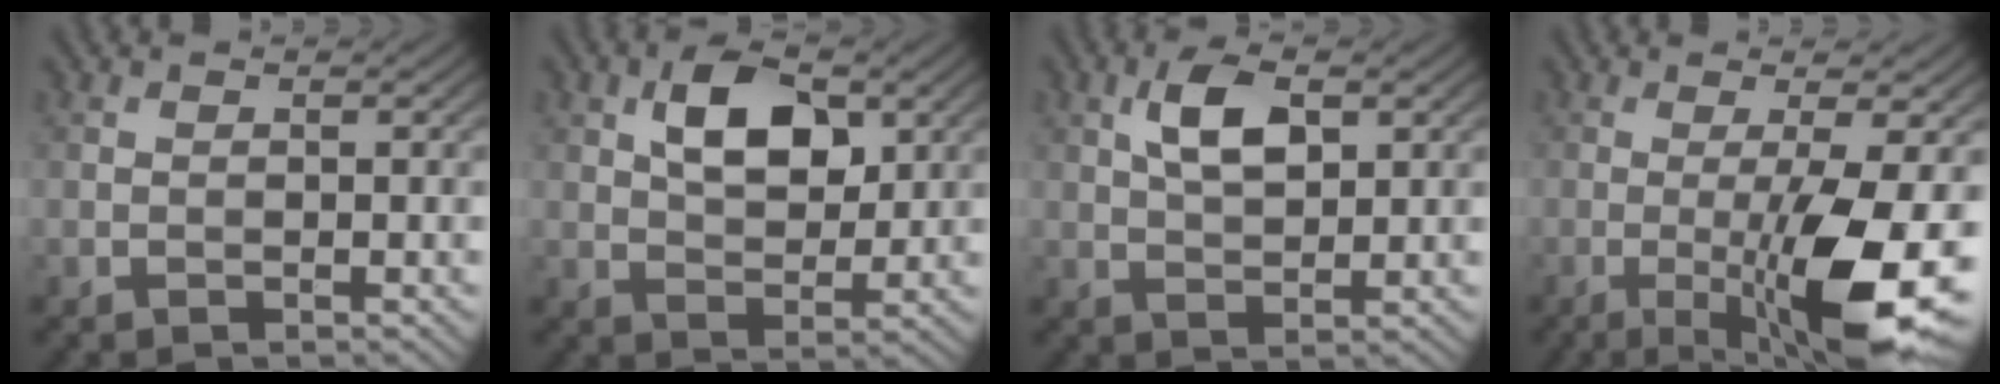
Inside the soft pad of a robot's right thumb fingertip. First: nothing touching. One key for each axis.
{"total": 7.4, "fx": 2.6, "fy": 4.2, "fz": 5.6, "tx": -0.100, "ty": 0.002, "tz": 0.042}
{"total": 5.6, "fx": 1.9, "fy": 2.7, "fz": 4.6, "tx": -0.096, "ty": 0.004, "tz": 0.035}
{"total": 12.2, "fx": -2.9, "fy": 2.4, "fz": 11.6, "tx": -0.173, "ty": -0.001, "tz": -0.042}